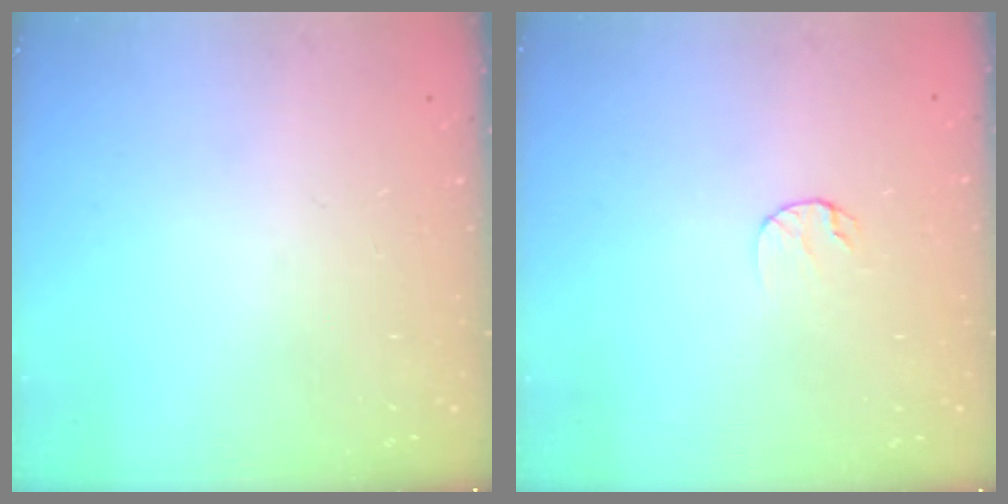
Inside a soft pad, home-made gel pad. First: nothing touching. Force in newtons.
{"total": 5.2, "press": 5.1, "slide": 0.5}